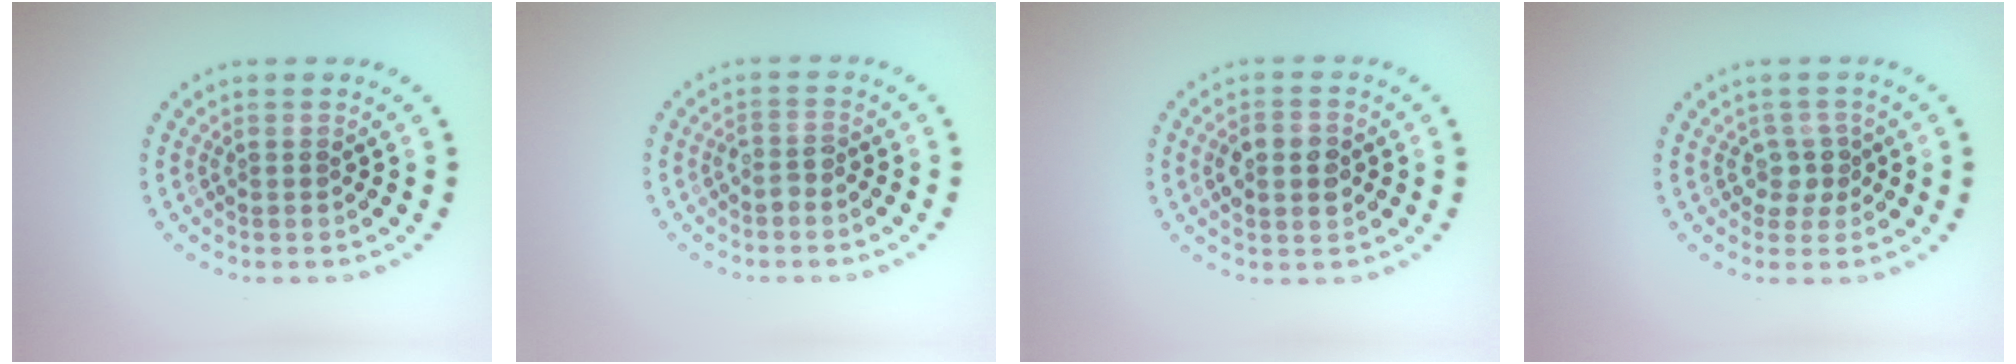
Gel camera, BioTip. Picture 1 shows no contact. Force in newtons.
{"total": 1.2, "press": 1.0, "slide": 0.7}
{"total": 3.5, "press": 3.5, "slide": 0.2}
{"total": 2.0, "press": 1.5, "slide": 1.3}